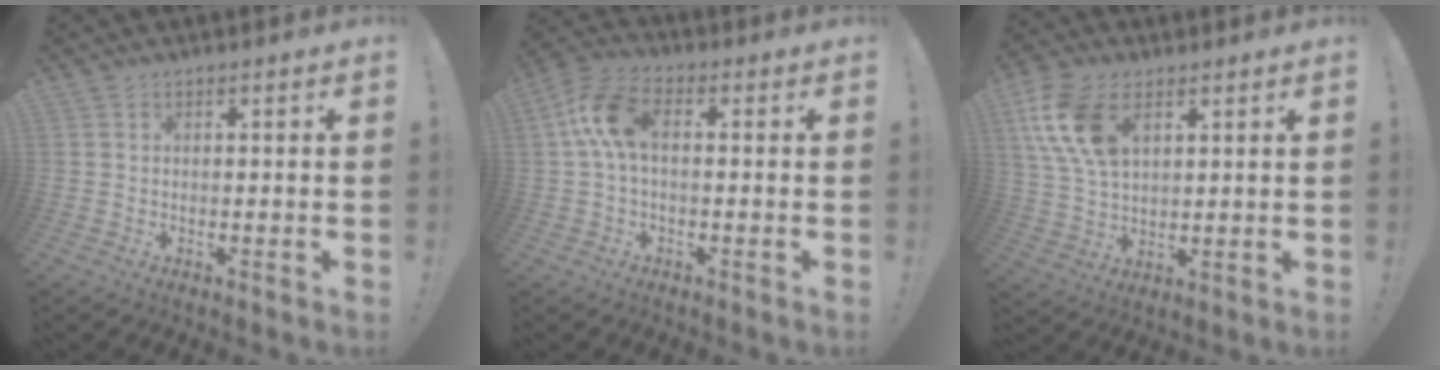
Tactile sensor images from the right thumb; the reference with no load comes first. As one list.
[{"total": 10.0, "force": [1.1, 5.4, 8.4], "torque": [-0.177, 0.009, 0.024]}, {"total": 14.5, "force": [6.0, 8.8, 9.8], "torque": [-0.201, -0.014, 0.113]}]